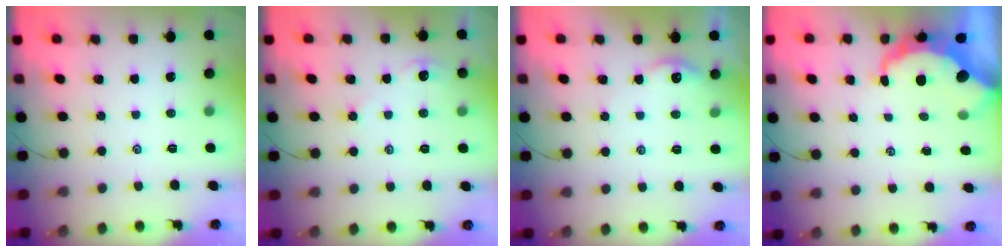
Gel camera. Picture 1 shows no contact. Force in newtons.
{"total": 1.8, "press": 1.8, "slide": 0.2}
{"total": 4.5, "press": 4.5, "slide": 0.5}
{"total": 7.4, "press": 7.4, "slide": 0.8}